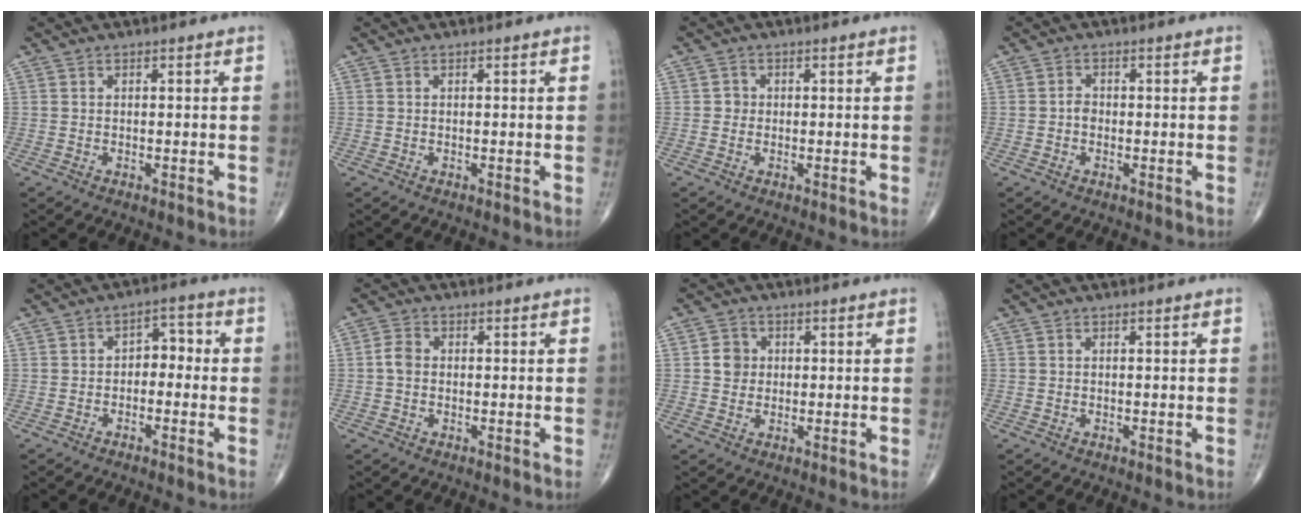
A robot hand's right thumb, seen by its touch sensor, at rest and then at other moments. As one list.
[{"total": 0.0}, {"total": 1.5, "force": [0.0, 1.4, 0.4], "torque": [0.002, 0.004, -0.003]}, {"total": 1.5, "force": [-0.4, 1.2, 0.9], "torque": [-0.006, 0.003, -0.010]}, {"total": 4.4, "force": [-0.9, 2.9, 3.2], "torque": [-0.026, 0.027, -0.026]}, {"total": 2.7, "force": [-0.2, 2.1, 1.7], "torque": [-0.030, 0.007, -0.009]}, {"total": 3.7, "force": [0.4, 3.4, 1.4], "torque": [-0.007, 0.002, 0.003]}, {"total": 0.0}]